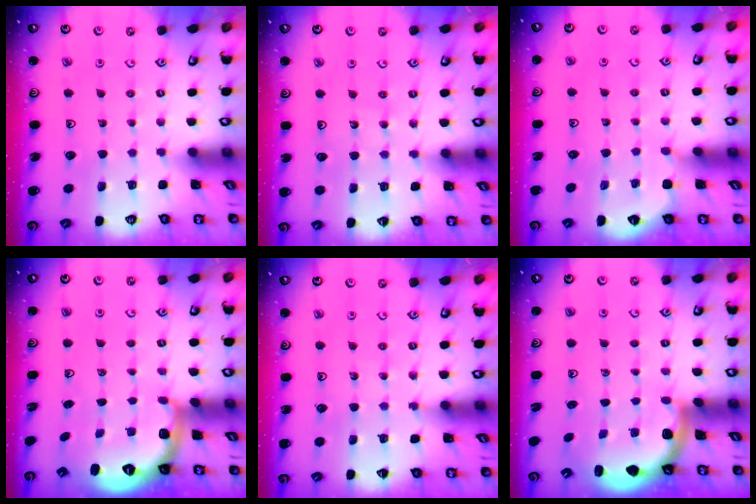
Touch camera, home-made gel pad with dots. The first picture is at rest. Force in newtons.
{"total": 4.9, "press": 4.8, "slide": 1.0}
{"total": 3.1, "press": 3.1, "slide": 0.4}
{"total": 2.5, "press": 2.0, "slide": 1.6}
{"total": 5.2, "press": 5.1, "slide": 1.3}
{"total": 2.2, "press": 2.1, "slide": 0.5}